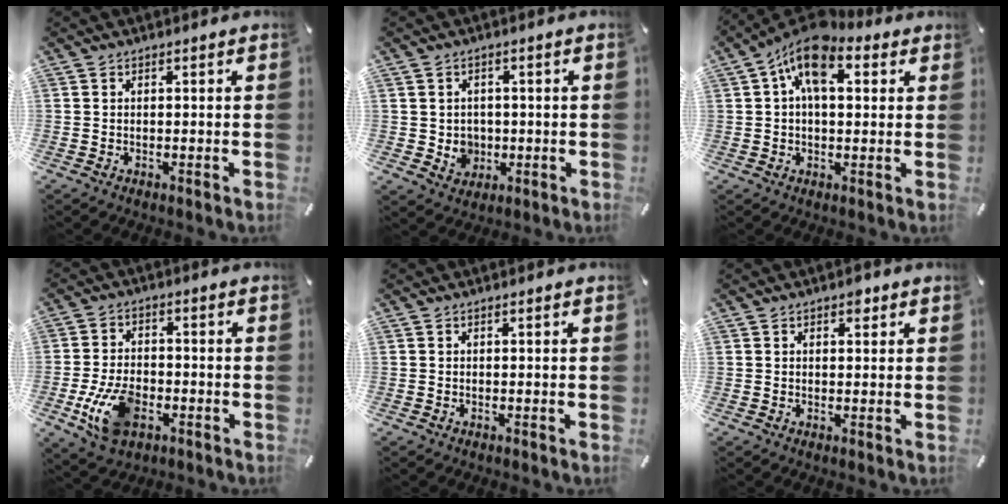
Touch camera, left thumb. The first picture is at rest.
{"total": 4.9, "force": [0.2, 4.9, 0.9], "torque": [-0.001, -0.002, 0.005]}
{"total": 10.7, "force": [3.3, 5.5, 8.6], "torque": [-0.163, -0.008, 0.058]}
{"total": 11.2, "force": [-3.8, 7.1, 7.7], "torque": [-0.160, 0.004, -0.068]}
{"total": 0.0}
{"total": 2.2, "force": [1.2, 1.5, 1.1], "torque": [-0.009, -0.001, 0.017]}